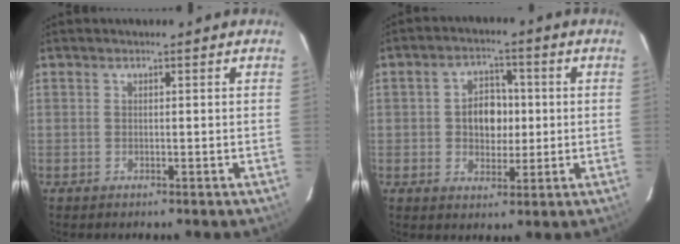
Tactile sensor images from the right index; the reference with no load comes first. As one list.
[{"total": 7.0, "force": [0.2, 5.3, 4.6], "torque": [-0.080, 0.016, 0.008]}]